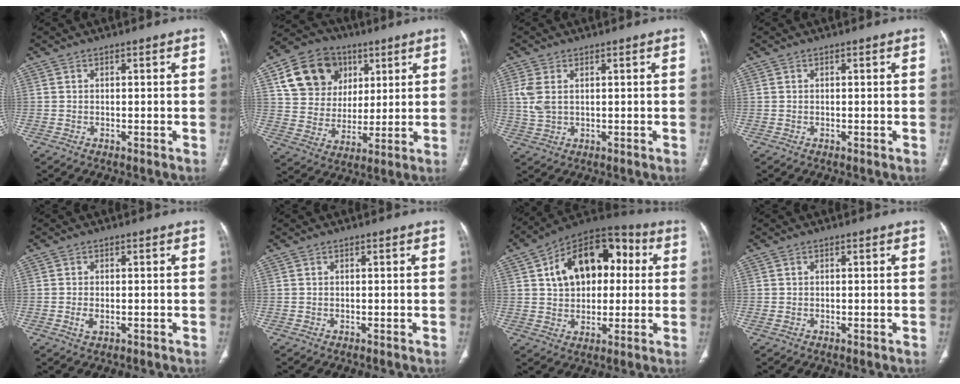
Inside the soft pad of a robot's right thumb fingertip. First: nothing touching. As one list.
[{"total": 16.5, "force": [6.8, 13.3, 6.9], "torque": [-0.091, -0.002, 0.124]}, {"total": 4.5, "force": [1.0, 2.7, 3.5], "torque": [-0.096, 0.004, 0.026]}, {"total": 0.0}, {"total": 2.0, "force": [-0.5, 1.1, 1.6], "torque": [-0.038, -0.002, -0.010]}, {"total": 0.0}, {"total": 19.0, "force": [4.0, 12.4, 13.8], "torque": [-0.173, 0.028, 0.058]}, {"total": 0.6, "force": [-0.1, 0.4, 0.5], "torque": [-0.013, -0.002, 0.000]}]